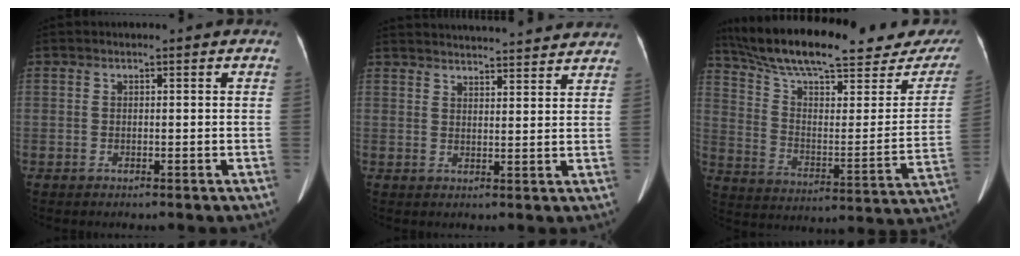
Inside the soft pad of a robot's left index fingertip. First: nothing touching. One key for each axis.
{"total": 21.7, "fx": 20.5, "fy": 2.8, "fz": 6.4, "tx": -0.097, "ty": 0.001, "tz": 0.262}
{"total": 27.6, "fx": 23.9, "fy": 4.7, "fz": 13.1, "tx": -0.211, "ty": -0.064, "tz": 0.329}